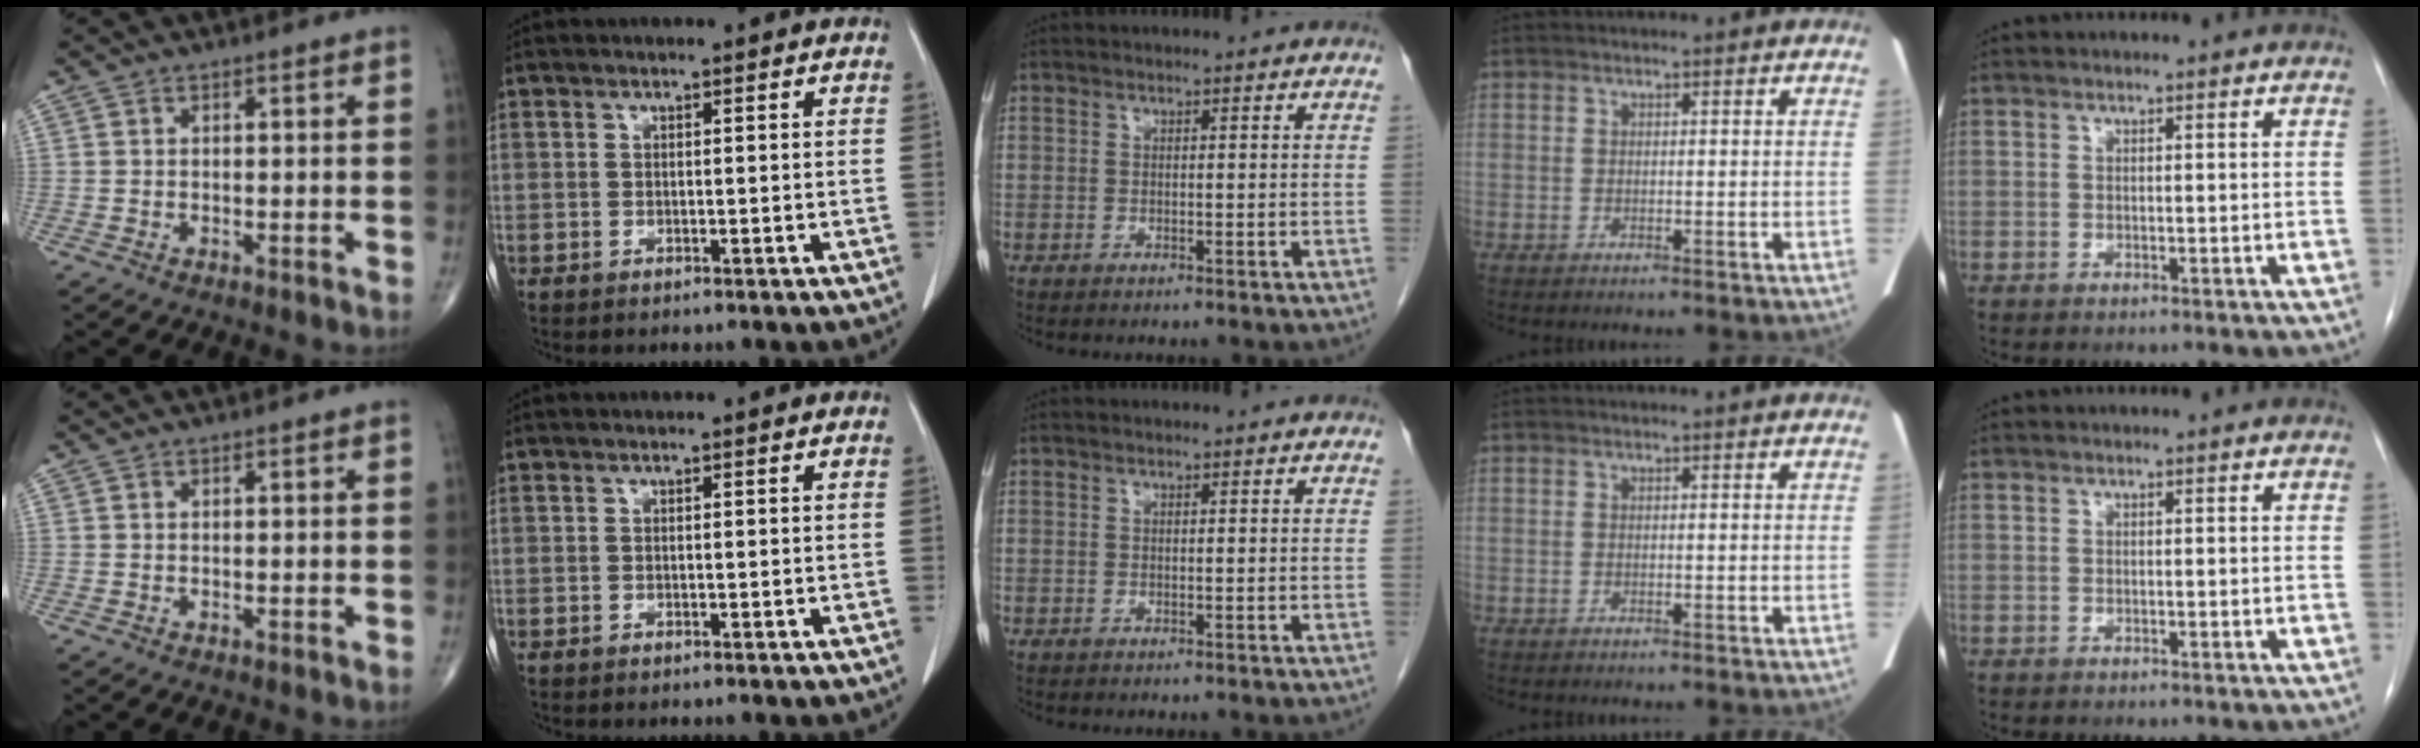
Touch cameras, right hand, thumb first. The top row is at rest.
{}